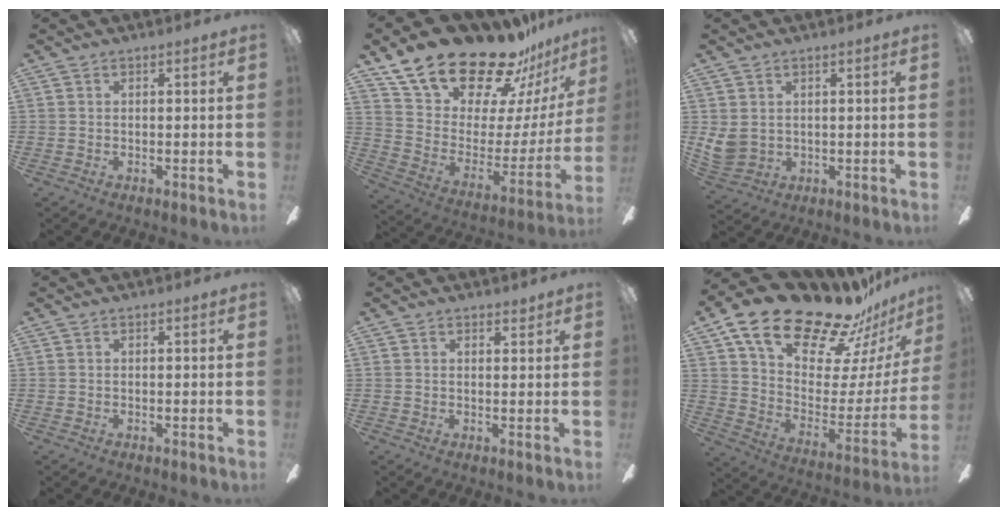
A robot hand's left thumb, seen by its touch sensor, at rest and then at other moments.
{"total": 26.3, "force": [21.4, 10.5, 11.2], "torque": [-0.191, -0.150, 0.392]}
{"total": 4.9, "force": [2.0, 4.0, 2.1], "torque": [-0.051, -0.008, 0.039]}
{"total": 0.0}
{"total": 2.0, "force": [1.7, 0.8, 0.4], "torque": [0.008, -0.010, 0.030]}
{"total": 26.5, "force": [19.4, 11.2, 14.1], "torque": [-0.227, -0.135, 0.352]}